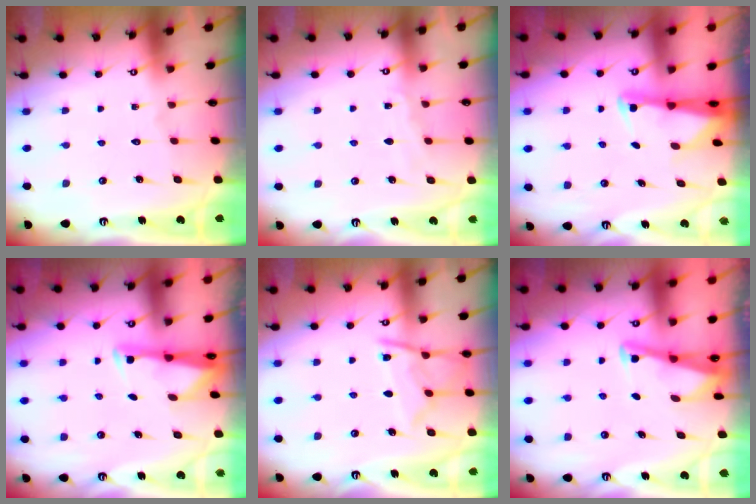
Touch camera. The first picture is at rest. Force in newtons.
{"total": 4.5, "press": 4.4, "slide": 0.6}
{"total": 2.8, "press": 2.7, "slide": 0.6}
{"total": 2.9, "press": 2.9, "slide": 0.4}
{"total": 10.8, "press": 10.8, "slide": 1.2}
{"total": 3.1, "press": 3.1, "slide": 0.4}